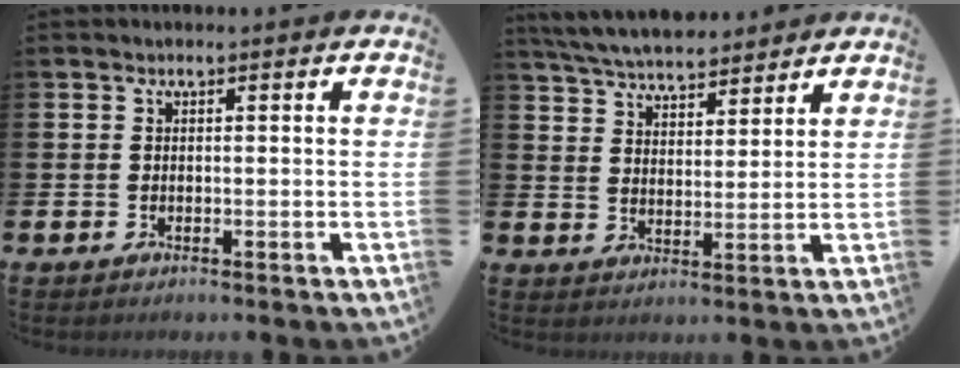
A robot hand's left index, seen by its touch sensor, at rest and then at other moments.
{"total": 6.3, "force": [6.0, 1.3, 1.3], "torque": [-0.052, -0.023, 0.109]}